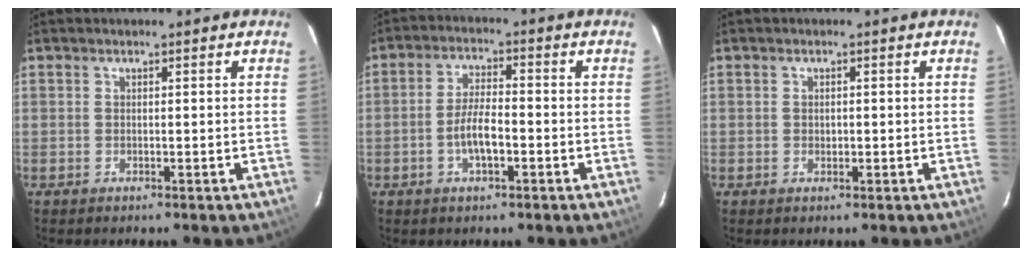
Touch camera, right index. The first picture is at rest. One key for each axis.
{"total": 4.7, "fx": -1.5, "fy": 2.2, "fz": 3.8, "tx": -0.077, "ty": 0.005, "tz": -0.024}
{"total": 0.8, "fx": -0.1, "fy": 0.7, "fz": 0.4, "tx": -0.004, "ty": 0.002, "tz": 0.000}